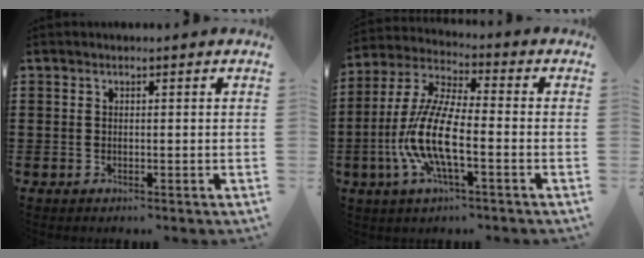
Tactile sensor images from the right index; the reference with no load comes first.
{"total": 10.4, "force": [-3.5, 2.8, 9.4], "torque": [-0.234, -0.019, -0.076]}